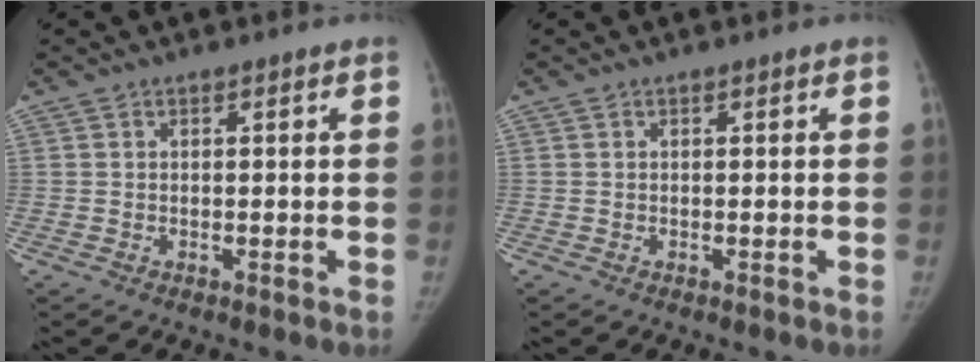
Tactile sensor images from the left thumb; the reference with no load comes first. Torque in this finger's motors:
{"motor_torque": [-0.02, 0.02, 0.08, 0.04, 0.00]}